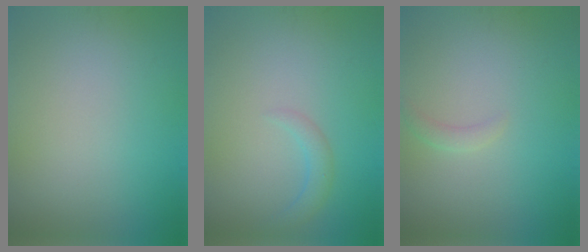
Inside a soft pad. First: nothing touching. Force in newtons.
{"total": 1.5, "press": 1.5, "slide": 0.2}
{"total": 1.0, "press": 1.0, "slide": 0.1}